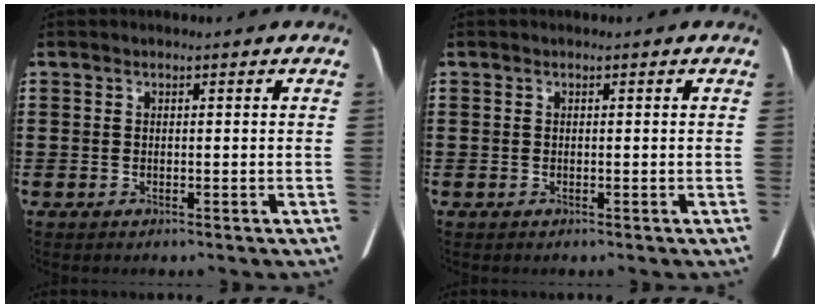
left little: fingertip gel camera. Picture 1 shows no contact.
{"total": 0.0}